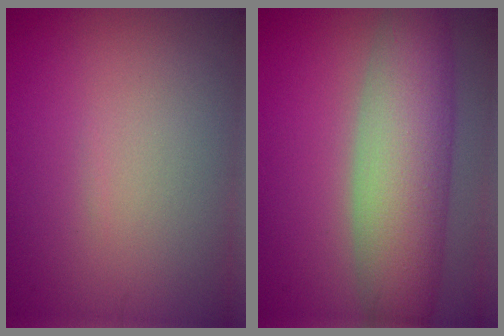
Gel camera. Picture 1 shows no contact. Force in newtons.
{"total": 8.9, "press": 8.9, "slide": 0.5}